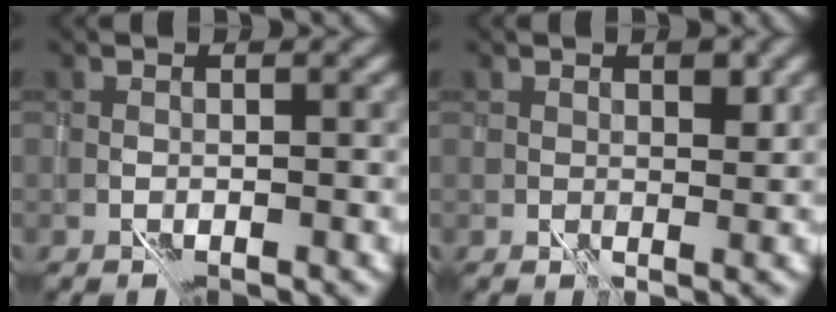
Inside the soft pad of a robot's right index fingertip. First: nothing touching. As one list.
[{"total": 2.2, "force": [1.9, 0.5, 1.0], "torque": [-0.005, 0.006, 0.033]}]